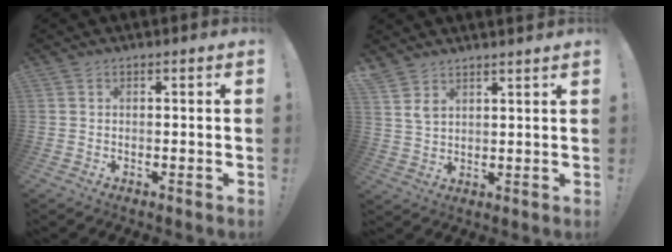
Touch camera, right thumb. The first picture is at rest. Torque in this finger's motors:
{"motor_torque": [-0.32, 0.33, 0.06, 0.05, 0.10]}